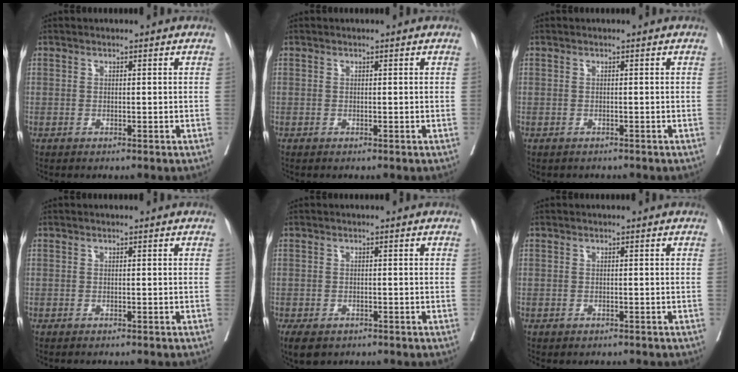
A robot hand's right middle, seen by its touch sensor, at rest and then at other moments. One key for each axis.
{"total": 0.0}
{"total": 1.0, "fx": -0.9, "fy": 0.5, "fz": 0.1, "tx": -0.012, "ty": -0.001, "tz": -0.013}
{"total": 1.5, "fx": -1.4, "fy": 0.2, "fz": 0.5, "tx": -0.004, "ty": 0.000, "tz": -0.019}
{"total": 4.9, "fx": -3.3, "fy": 2.7, "fz": 2.3, "tx": -0.035, "ty": -0.007, "tz": -0.049}
{"total": 0.9, "fx": -0.6, "fy": 0.6, "fz": 0.0, "tx": -0.007, "ty": 0.002, "tz": -0.008}